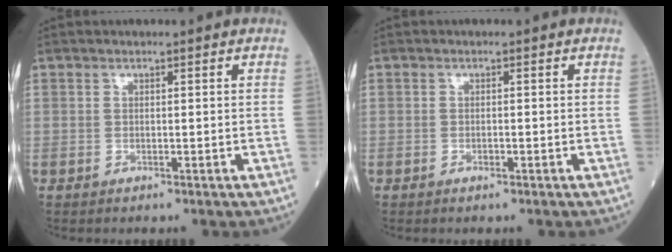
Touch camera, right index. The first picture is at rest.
{"total": 0.8, "force": [-0.4, 0.2, 0.6], "torque": [-0.014, 0.000, -0.006]}